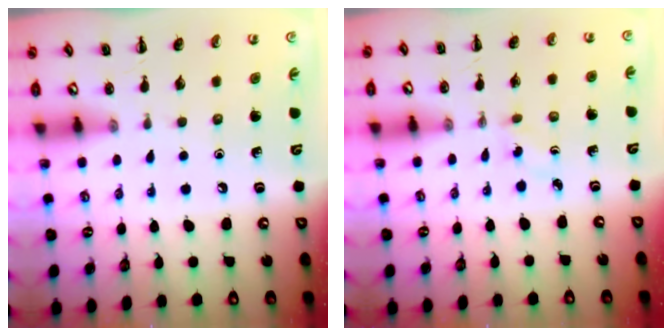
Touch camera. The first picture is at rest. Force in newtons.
{"total": 1.7, "press": 1.5, "slide": 0.8}